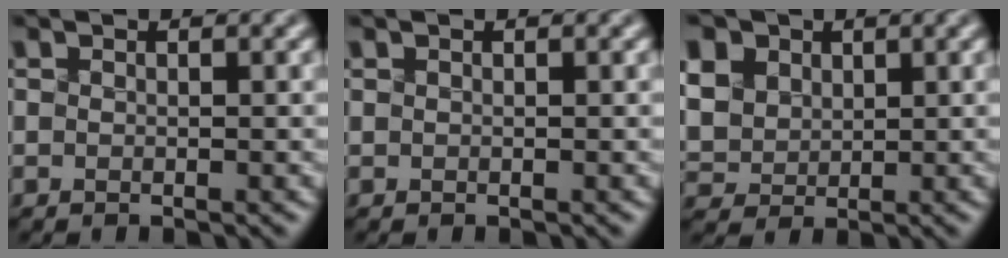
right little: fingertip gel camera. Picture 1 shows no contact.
{"total": 0.0}
{"total": 12.2, "force": [5.2, 9.3, 5.8], "torque": [-0.151, 0.033, 0.092]}